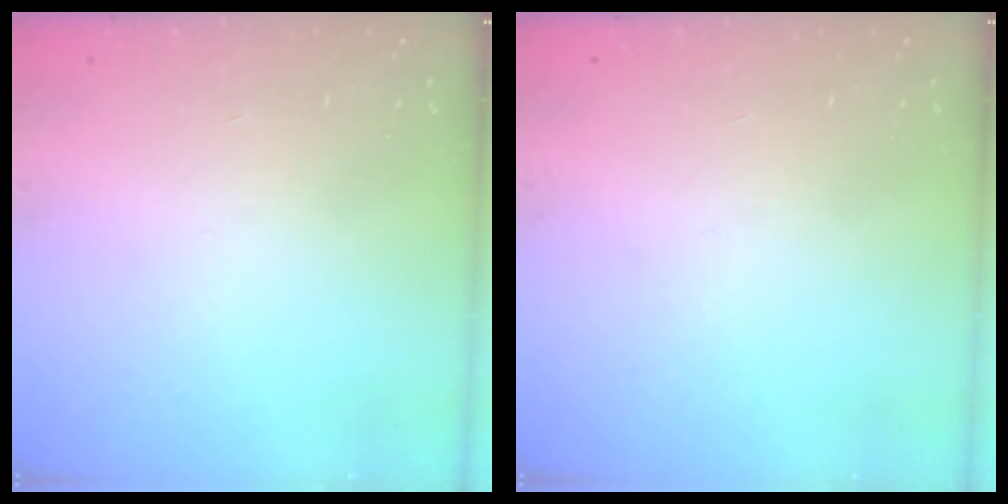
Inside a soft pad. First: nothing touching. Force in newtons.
{"total": 0.0}